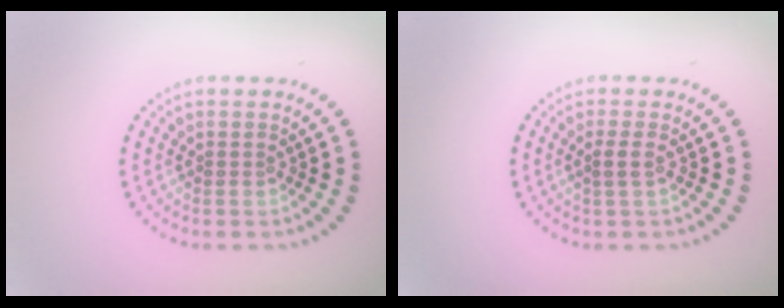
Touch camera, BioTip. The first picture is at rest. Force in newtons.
{"total": 1.2, "press": 1.0, "slide": 0.6}